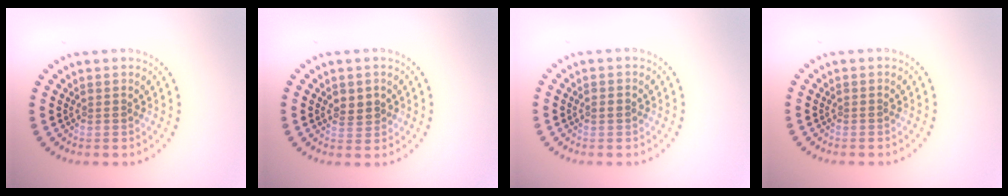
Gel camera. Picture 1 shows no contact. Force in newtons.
{"total": 1.8, "press": 1.8, "slide": 0.5}
{"total": 1.1, "press": 1.1, "slide": 0.1}
{"total": 0.0}